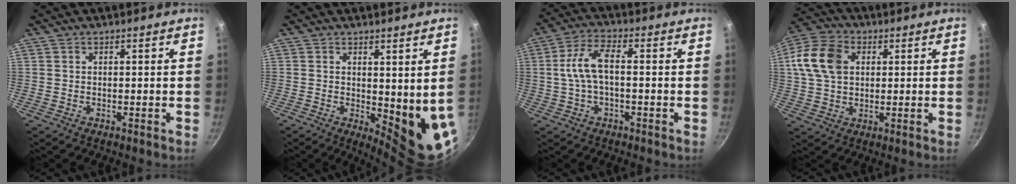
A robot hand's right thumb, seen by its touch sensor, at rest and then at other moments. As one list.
[{"total": 8.9, "force": [1.1, 3.2, 8.2], "torque": [-0.091, -0.031, 0.023]}, {"total": 7.5, "force": [-0.4, 3.4, 6.6], "torque": [-0.139, 0.028, -0.012]}, {"total": 12.3, "force": [2.8, 8.9, 8.0], "torque": [-0.142, 0.010, 0.039]}]